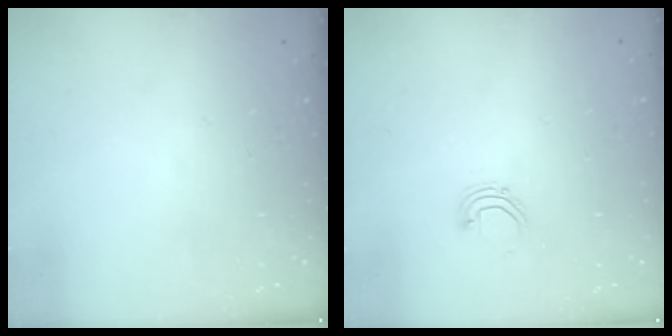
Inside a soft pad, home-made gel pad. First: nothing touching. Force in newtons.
{"total": 3.4, "press": 3.3, "slide": 0.8}